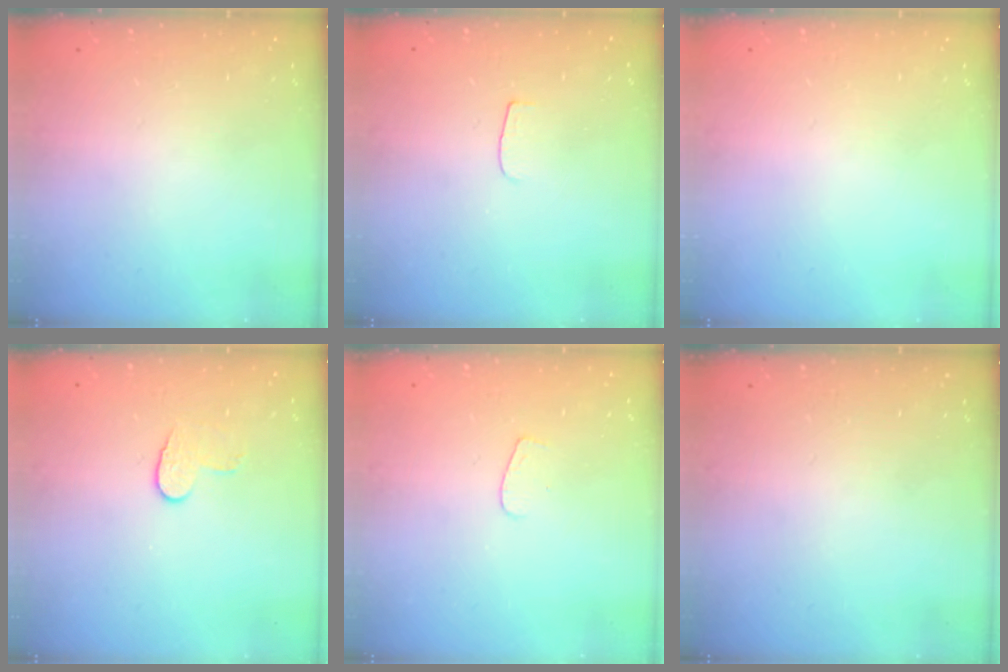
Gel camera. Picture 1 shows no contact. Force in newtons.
{"total": 3.0, "press": 3.0, "slide": 0.4}
{"total": 0.0}
{"total": 6.1, "press": 6.1, "slide": 0.5}
{"total": 3.5, "press": 3.5, "slide": 0.3}
{"total": 0.0}